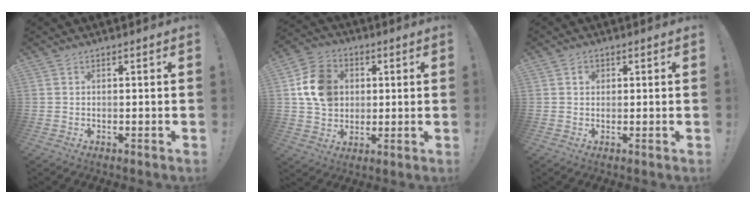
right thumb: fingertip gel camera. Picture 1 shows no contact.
{"total": 13.9, "force": [2.5, 11.7, 7.2], "torque": [-0.105, 0.002, 0.053]}
{"total": 1.7, "force": [0.5, 1.5, 0.6], "torque": [-0.004, 0.001, 0.007]}